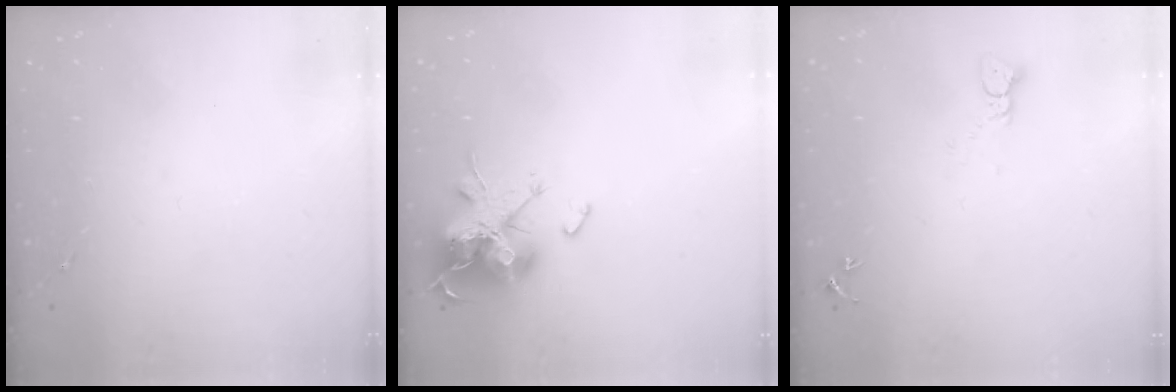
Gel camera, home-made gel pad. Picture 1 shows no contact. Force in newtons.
{"total": 15.3, "press": 15.1, "slide": 2.4}
{"total": 2.4, "press": 2.4, "slide": 0.2}